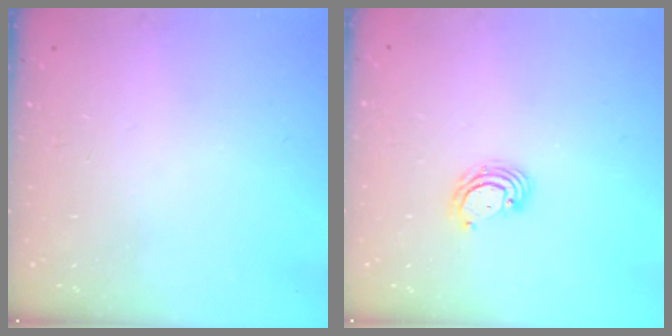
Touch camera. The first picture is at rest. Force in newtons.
{"total": 3.9, "press": 3.9, "slide": 0.1}